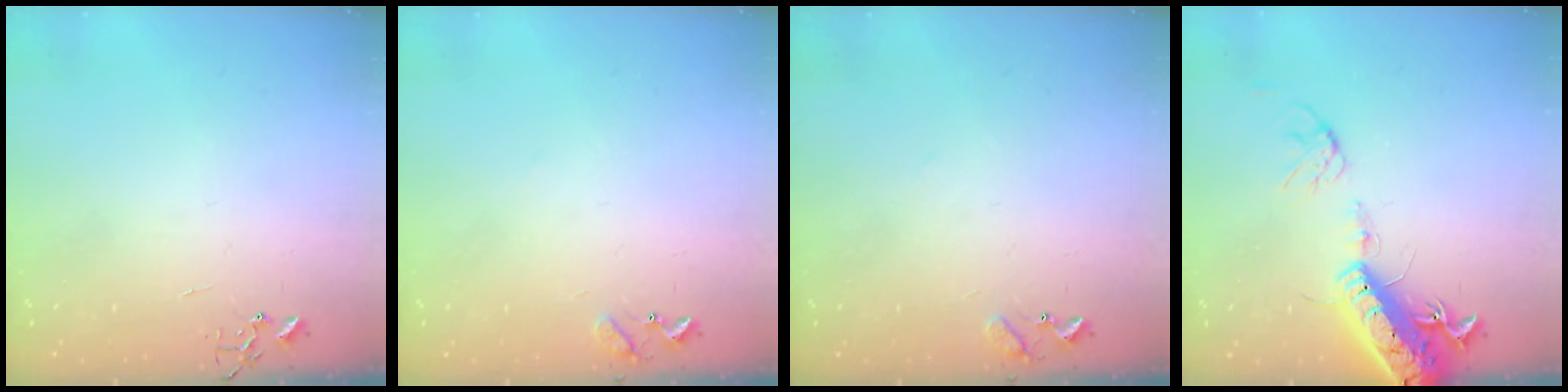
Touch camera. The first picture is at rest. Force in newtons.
{"total": 8.4, "press": 8.4, "slide": 0.5}
{"total": 8.4, "press": 8.4, "slide": 0.5}
{"total": 18.0, "press": 17.6, "slide": 4.1}